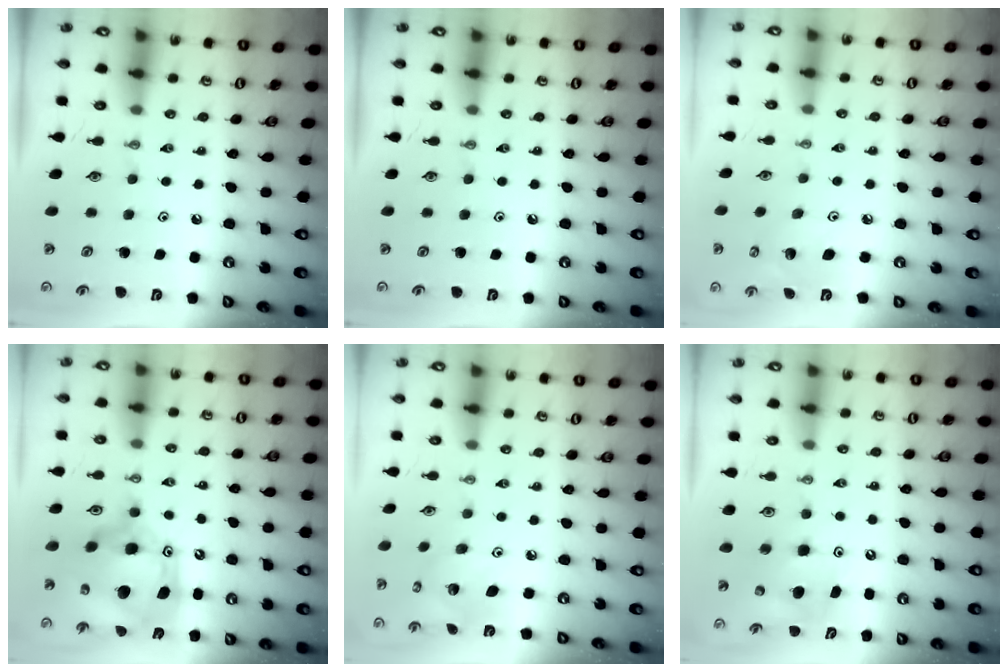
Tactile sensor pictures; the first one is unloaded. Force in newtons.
{"total": 0.0}
{"total": 6.2, "press": 6.0, "slide": 1.7}
{"total": 18.2, "press": 18.1, "slide": 1.6}
{"total": 6.8, "press": 6.8, "slide": 0.1}
{"total": 7.9, "press": 7.8, "slide": 1.1}